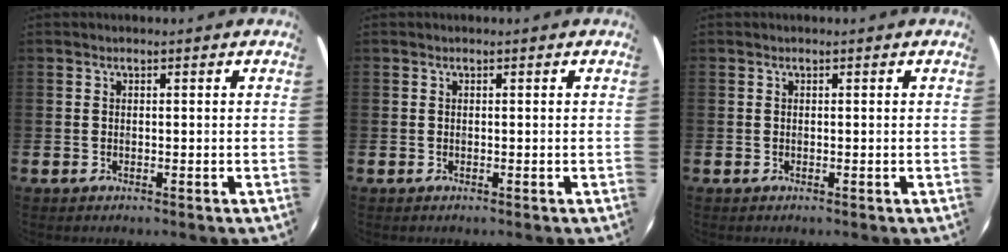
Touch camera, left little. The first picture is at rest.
{"total": 0.0}
{"total": 0.0}